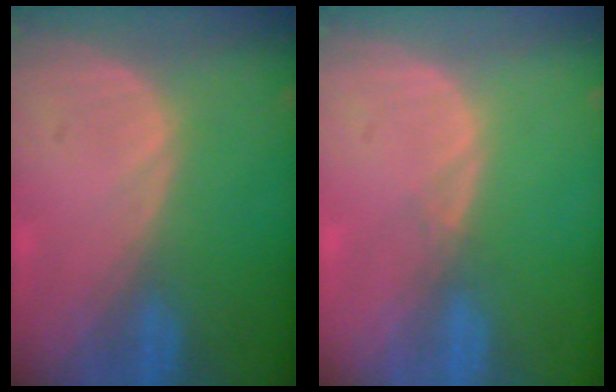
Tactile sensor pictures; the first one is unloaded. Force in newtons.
{"total": 0.6, "press": 0.6, "slide": 0.2}